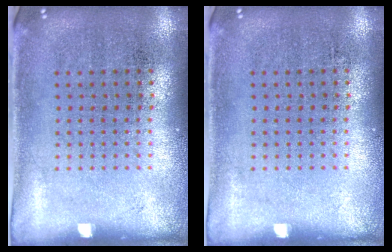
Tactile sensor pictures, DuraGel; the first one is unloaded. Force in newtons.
{"total": 0.0}